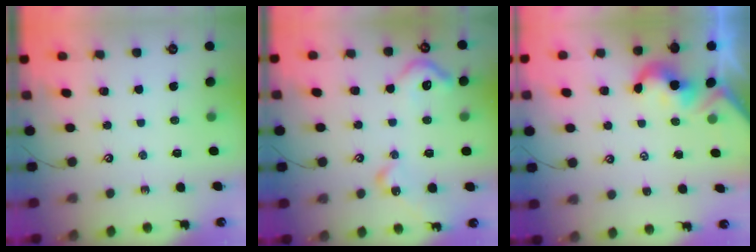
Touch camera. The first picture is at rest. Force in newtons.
{"total": 8.6, "press": 8.5, "slide": 0.6}
{"total": 2.0, "press": 1.9, "slide": 0.6}